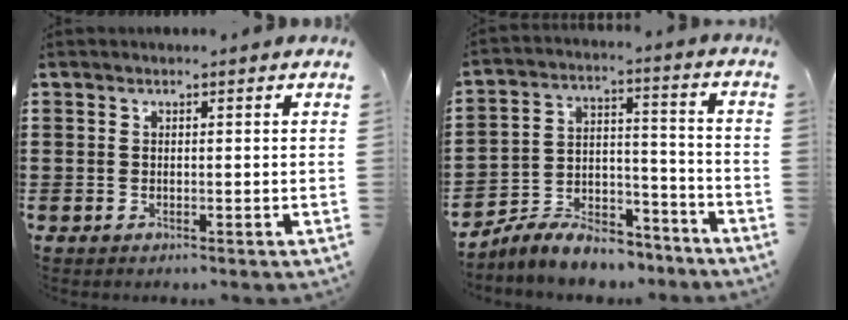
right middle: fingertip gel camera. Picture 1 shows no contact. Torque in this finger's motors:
{"motor_torque": [2.14, 0.00, 0.20, 0.08]}